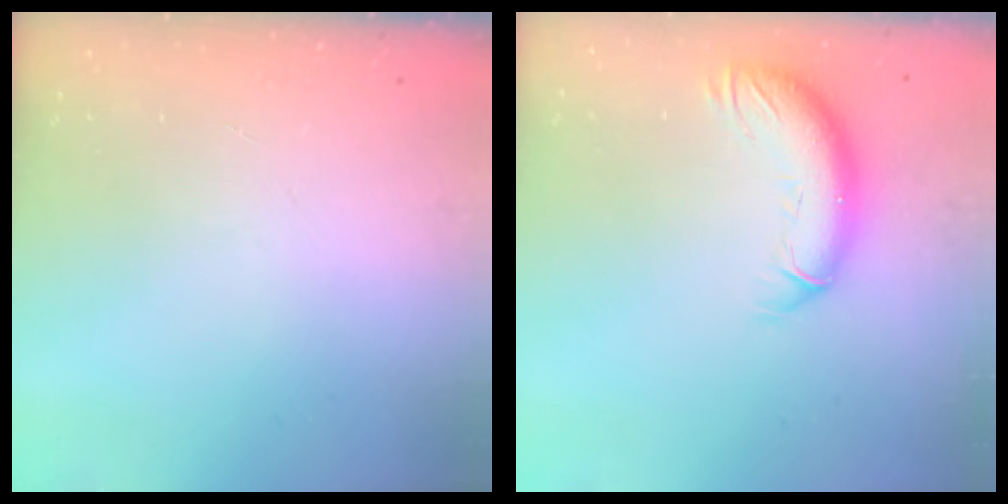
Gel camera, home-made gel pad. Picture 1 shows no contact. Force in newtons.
{"total": 11.7, "press": 11.5, "slide": 2.1}